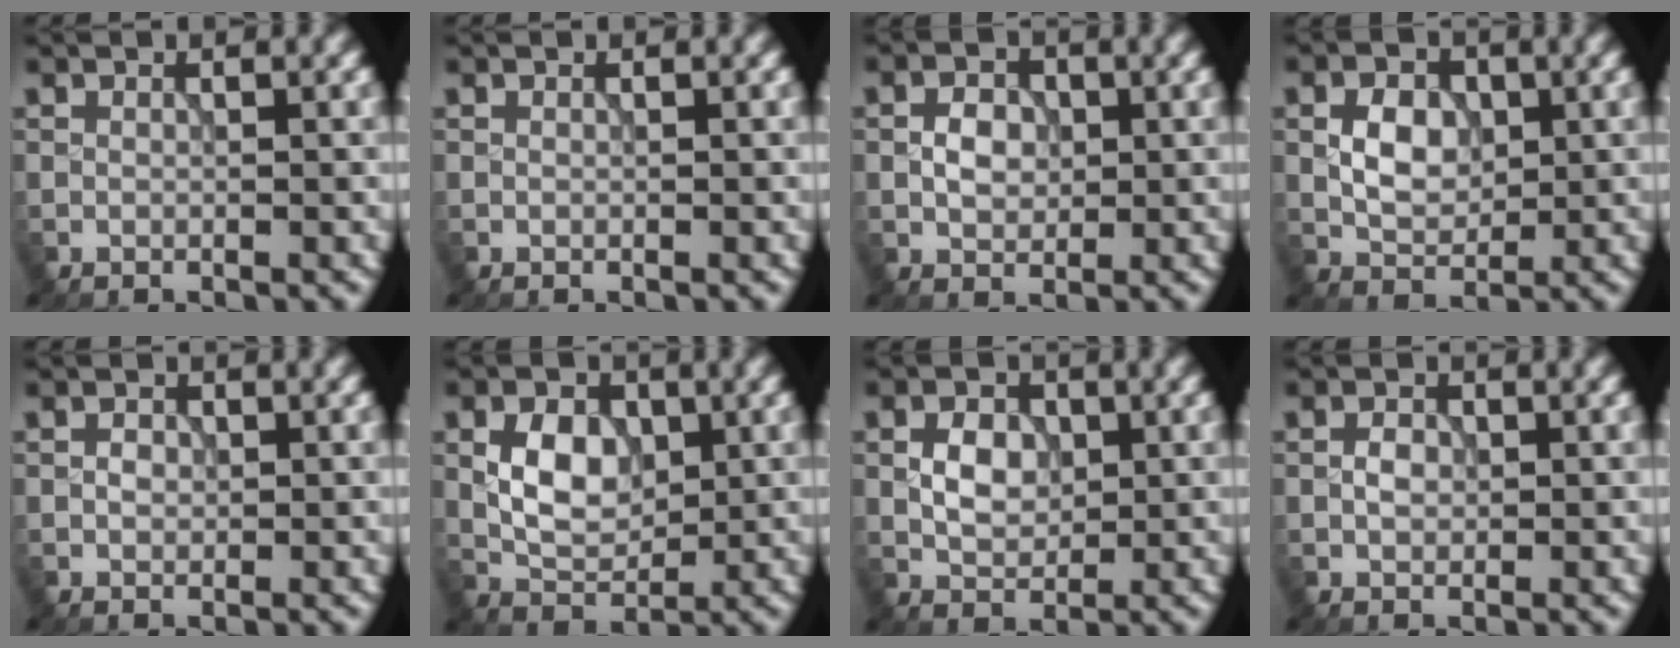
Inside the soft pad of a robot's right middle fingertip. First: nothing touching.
{"total": 0.0}
{"total": 2.6, "force": [0.0, 1.9, 1.7], "torque": [-0.030, 0.003, -0.004]}
{"total": 3.7, "force": [0.4, 2.6, 2.6], "torque": [-0.047, 0.000, 0.004]}
{"total": 1.0, "force": [0.0, 0.9, 0.6], "torque": [-0.010, 0.000, -0.003]}
{"total": 4.6, "force": [0.5, 3.2, 3.3], "torque": [-0.063, -0.001, 0.008]}
{"total": 3.2, "force": [0.2, 2.3, 2.2], "torque": [-0.039, 0.001, 0.002]}
{"total": 1.6, "force": [-0.1, 1.1, 1.1], "torque": [-0.019, 0.003, -0.005]}